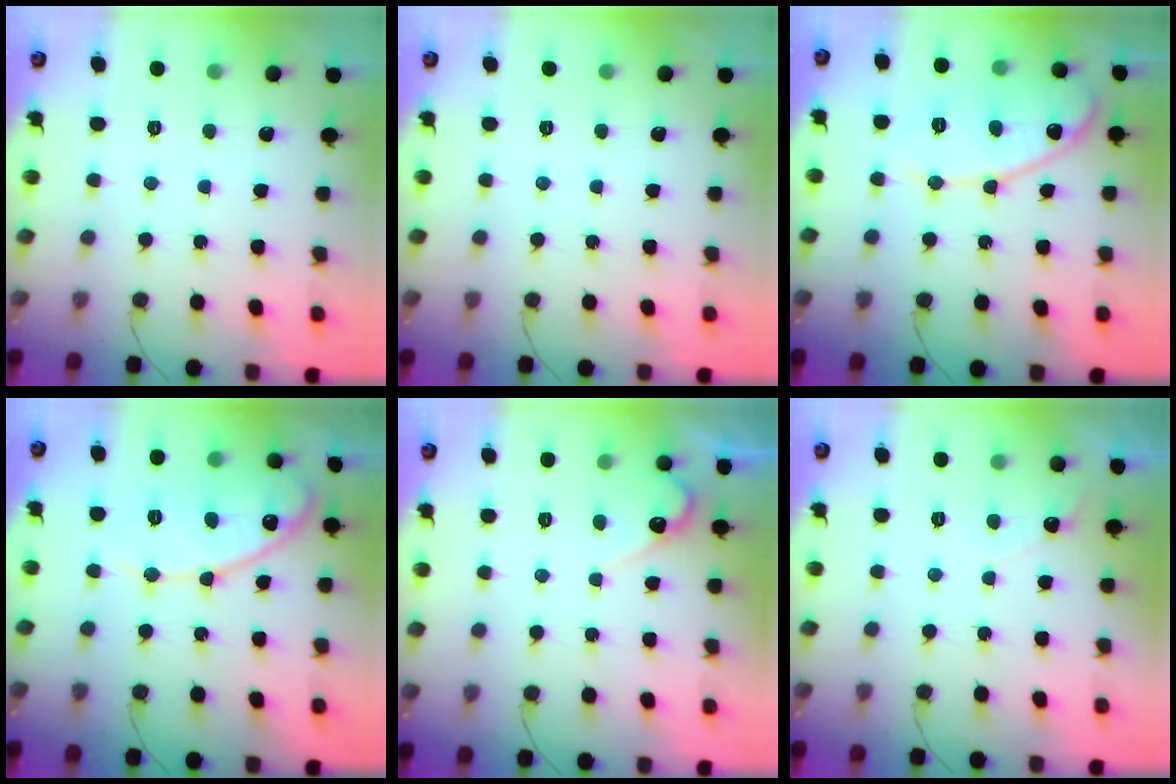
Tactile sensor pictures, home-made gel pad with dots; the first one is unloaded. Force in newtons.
{"total": 0.0}
{"total": 11.2, "press": 11.2, "slide": 0.4}
{"total": 13.6, "press": 13.6, "slide": 0.9}
{"total": 4.0, "press": 4.0, "slide": 0.3}
{"total": 3.6, "press": 3.6, "slide": 0.1}